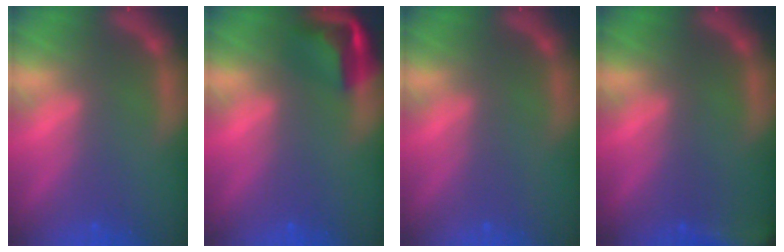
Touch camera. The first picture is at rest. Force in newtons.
{"total": 5.0}
{"total": 0.0}
{"total": 6.0}